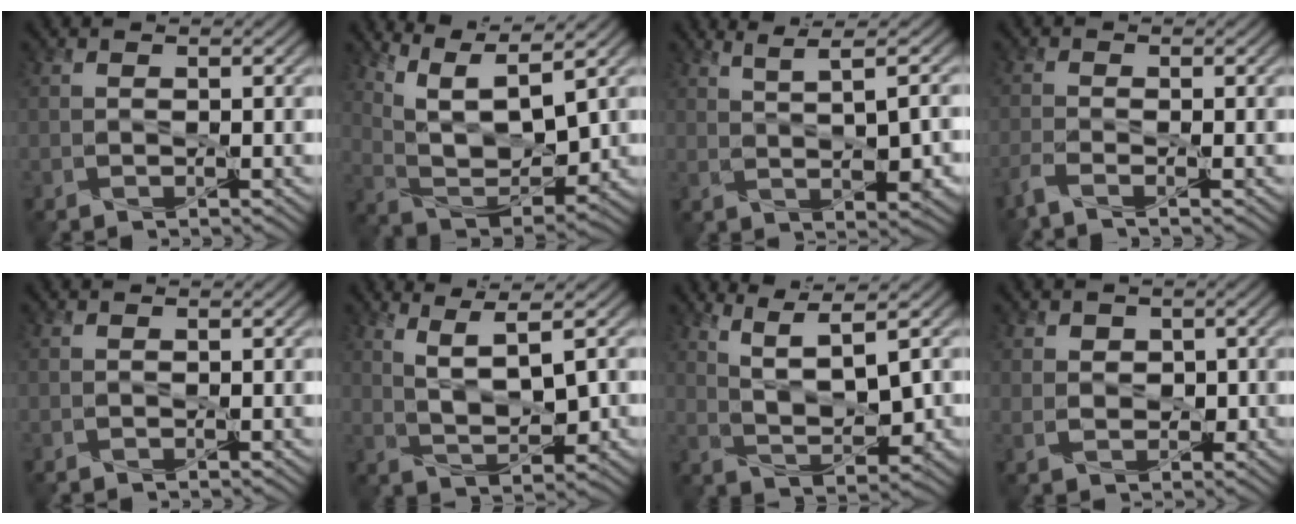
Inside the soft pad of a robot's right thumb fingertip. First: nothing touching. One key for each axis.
{"total": 10.1, "fx": 6.6, "fy": 2.9, "fz": 7.0, "tx": -0.156, "ty": -0.003, "tz": 0.117}
{"total": 4.0, "fx": 1.4, "fy": 0.3, "fz": 3.7, "tx": -0.070, "ty": 0.007, "tz": 0.034}
{"total": 2.6, "fx": -2.1, "fy": 0.1, "fz": 1.6, "tx": -0.044, "ty": 0.000, "tz": -0.052}
{"total": 0.0}
{"total": 4.8, "fx": 2.3, "fy": 1.1, "fz": 4.1, "tx": -0.084, "ty": -0.004, "tz": 0.049}
{"total": 5.5, "fx": 3.1, "fy": 1.2, "fz": 4.4, "tx": -0.086, "ty": -0.005, "tz": 0.065}
{"total": 2.6, "fx": 0.7, "fy": 2.2, "fz": 1.3, "tx": -0.043, "ty": -0.005, "tz": 0.020}